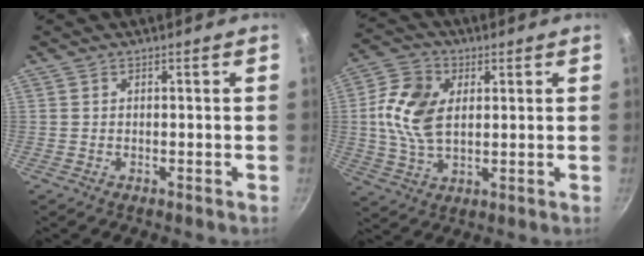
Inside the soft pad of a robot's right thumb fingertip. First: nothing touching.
{"total": 11.6, "force": [2.0, 7.5, 8.6], "torque": [-0.154, 0.003, 0.032]}